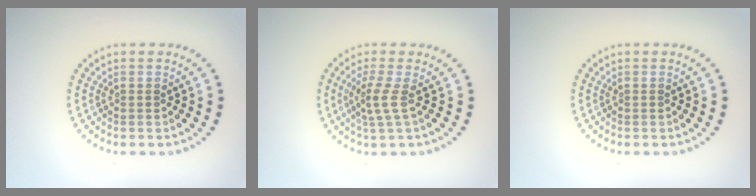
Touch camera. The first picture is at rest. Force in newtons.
{"total": 2.1, "press": 1.5, "slide": 1.5}
{"total": 0.0}